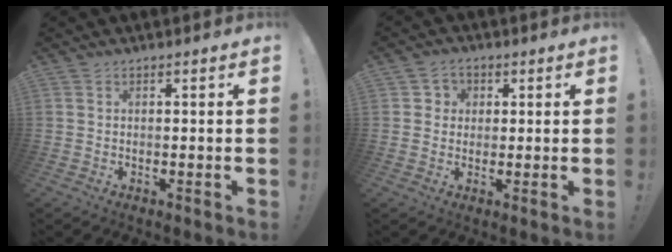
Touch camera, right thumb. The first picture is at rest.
{"total": 3.9, "force": [0.6, 3.7, 0.9], "torque": [-0.016, 0.003, 0.011]}